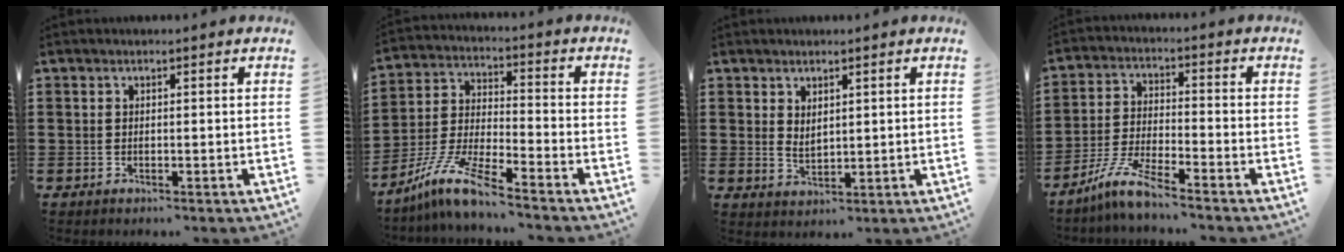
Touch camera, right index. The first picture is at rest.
{"total": 9.0, "force": [-7.5, 0.2, 5.0], "torque": [-0.126, -0.007, -0.157]}
{"total": 2.0, "force": [1.6, 1.0, 0.8], "torque": [-0.017, 0.002, 0.031]}
{"total": 6.6, "force": [-5.6, 0.1, 3.6], "torque": [-0.100, -0.017, -0.116]}